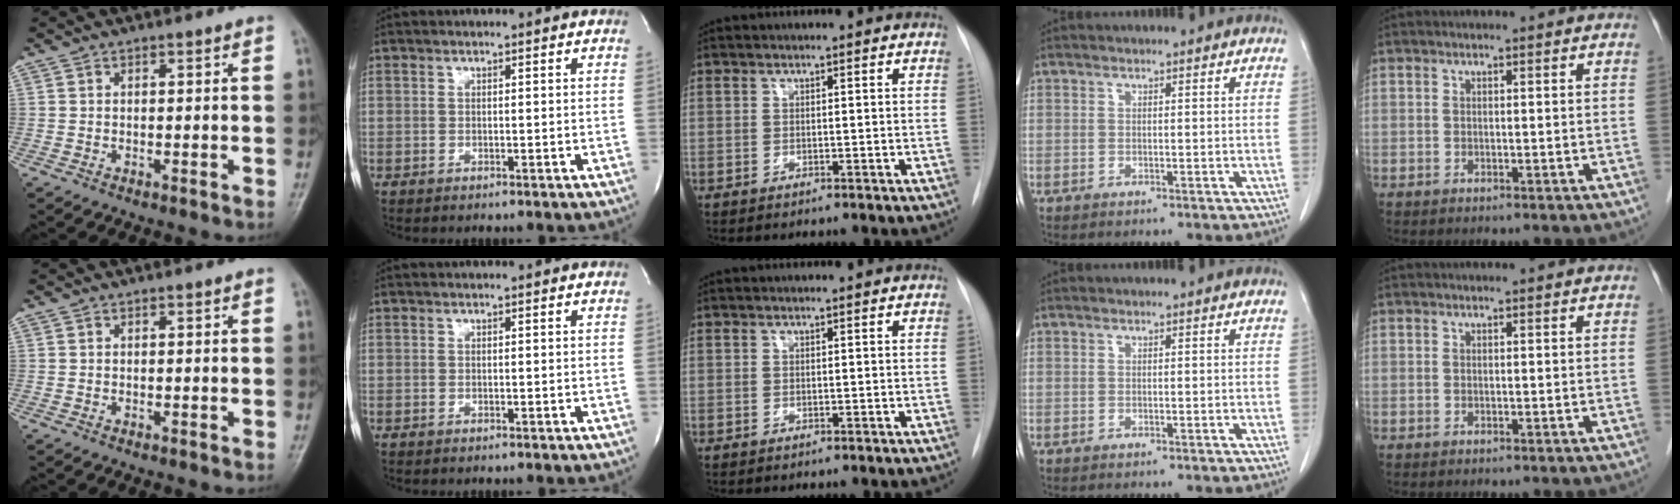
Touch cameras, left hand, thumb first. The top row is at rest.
{"index": {"total": 0.5, "force": [0.5, 0.1, 0.0], "torque": [-0.007, 0.005, 0.004]}}